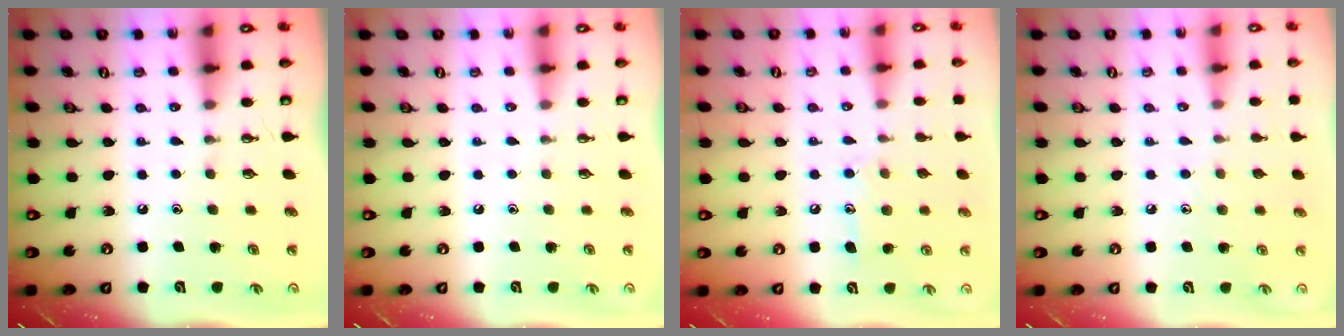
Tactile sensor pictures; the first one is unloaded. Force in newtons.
{"total": 0.0}
{"total": 9.7, "press": 9.7, "slide": 0.6}
{"total": 5.2, "press": 5.2, "slide": 0.5}